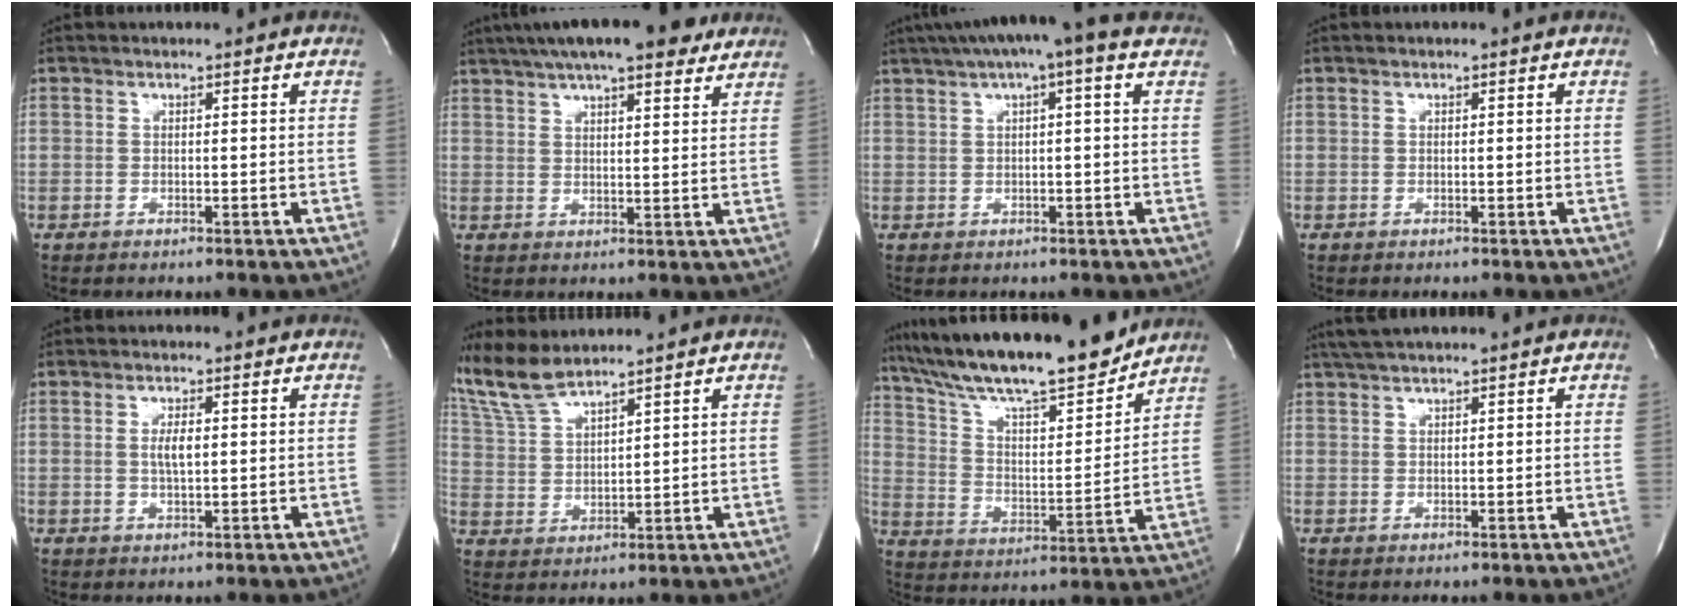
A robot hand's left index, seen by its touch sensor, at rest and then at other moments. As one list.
[{"total": 17.3, "force": [13.7, 3.6, 10.0], "torque": [-0.175, 0.046, 0.191]}, {"total": 9.6, "force": [6.2, 1.2, 7.3], "torque": [-0.121, 0.048, 0.084]}, {"total": 0.0}, {"total": 2.6, "force": [0.2, 0.7, 2.5], "torque": [-0.050, -0.002, 0.005]}, {"total": 7.1, "force": [6.6, 0.3, 2.6], "torque": [-0.074, 0.008, 0.145]}, {"total": 20.4, "force": [17.8, 2.1, 9.9], "torque": [-0.177, 0.003, 0.291]}, {"total": 3.6, "force": [3.1, -0.1, 1.9], "torque": [-0.034, 0.024, 0.060]}]